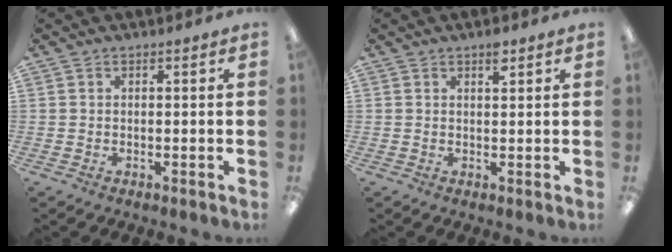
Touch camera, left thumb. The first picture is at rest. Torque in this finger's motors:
{"motor_torque": [0.57, 0.03, 0.38, 0.18, 0.00]}